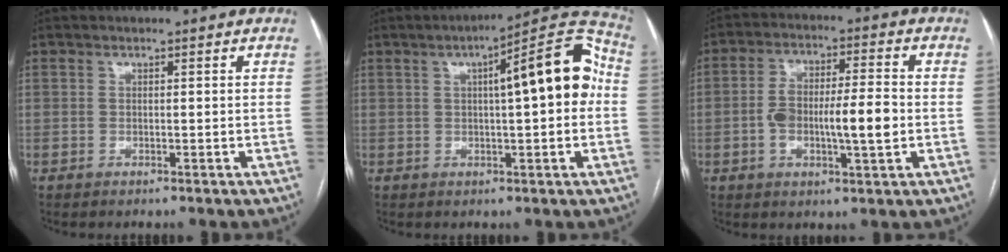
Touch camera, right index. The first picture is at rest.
{"total": 13.7, "force": [1.9, 2.5, 13.3], "torque": [-0.177, 0.042, 0.021]}
{"total": 9.8, "force": [-1.5, 2.2, 9.4], "torque": [-0.171, 0.015, -0.023]}